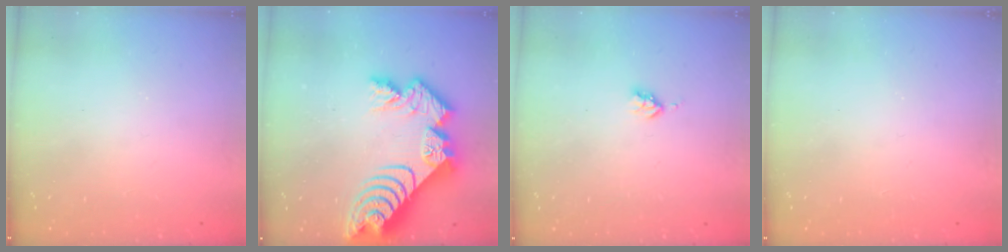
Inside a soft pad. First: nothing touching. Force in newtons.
{"total": 17.0, "press": 16.9, "slide": 1.6}
{"total": 2.7, "press": 2.6, "slide": 0.5}
{"total": 1.7, "press": 1.7, "slide": 0.2}